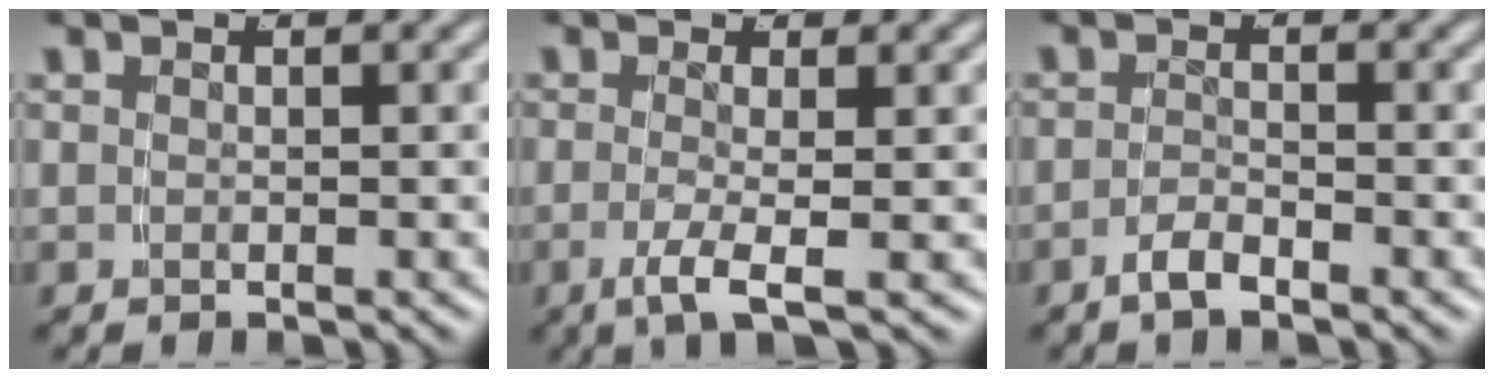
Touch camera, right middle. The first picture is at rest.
{"total": 3.0, "force": [-1.2, 0.2, 2.8], "torque": [-0.067, -0.020, -0.013]}
{"total": 1.8, "force": [-1.6, 0.1, 0.8], "torque": [-0.016, 0.001, -0.033]}